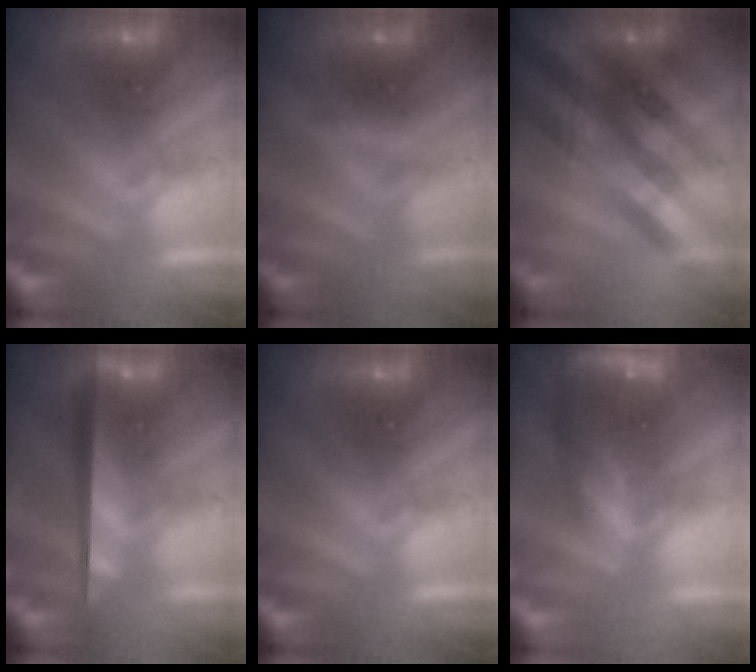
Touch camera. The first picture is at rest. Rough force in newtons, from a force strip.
{"total": 2.4}
{"total": 2.6}
{"total": 10.2}
{"total": 0.0}
{"total": 10.9}